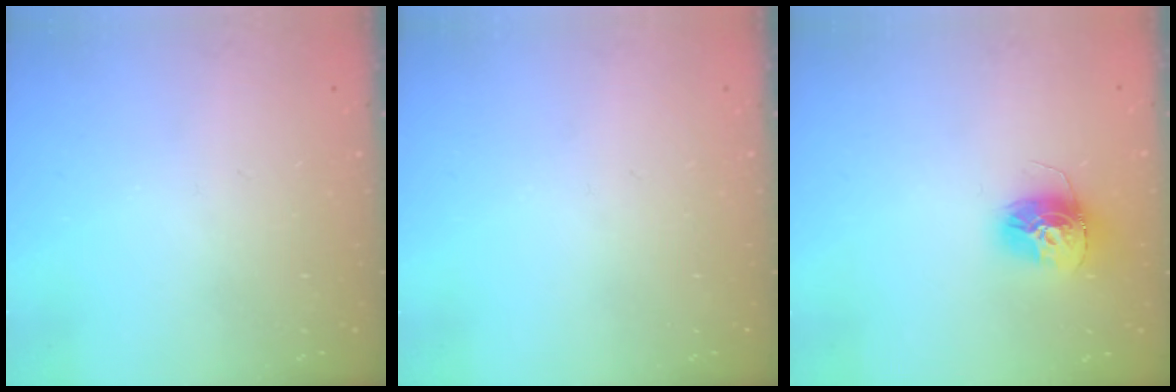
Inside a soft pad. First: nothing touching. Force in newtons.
{"total": 0.0}
{"total": 13.1, "press": 13.0, "slide": 1.1}